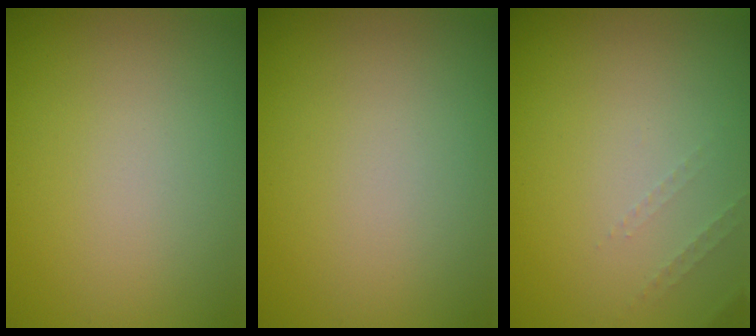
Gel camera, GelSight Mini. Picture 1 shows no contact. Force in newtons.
{"total": 0.0}
{"total": 0.9, "press": 0.9, "slide": 0.3}